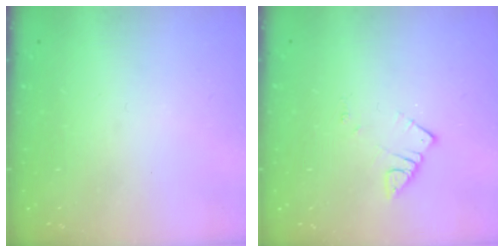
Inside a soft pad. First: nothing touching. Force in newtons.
{"total": 2.8, "press": 2.7, "slide": 0.3}